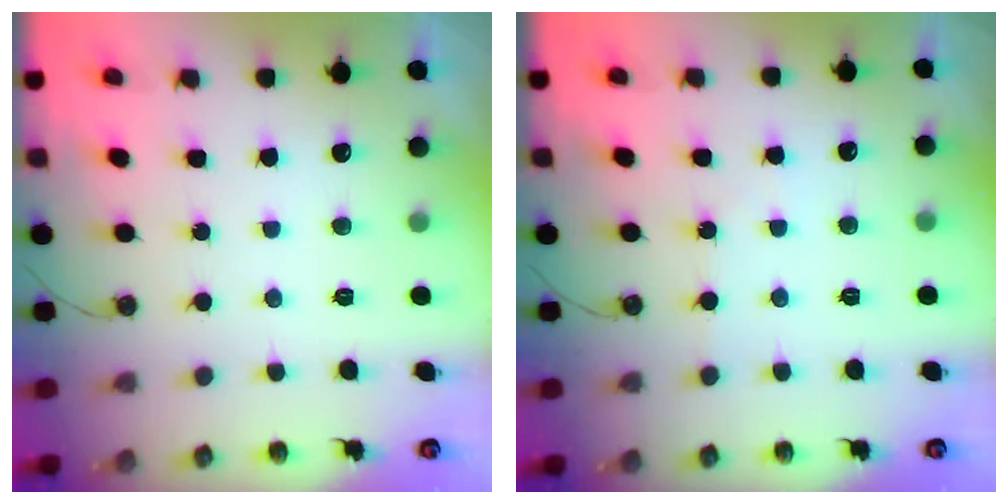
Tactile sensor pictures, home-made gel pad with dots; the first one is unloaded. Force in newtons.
{"total": 2.7, "press": 2.7, "slide": 0.4}